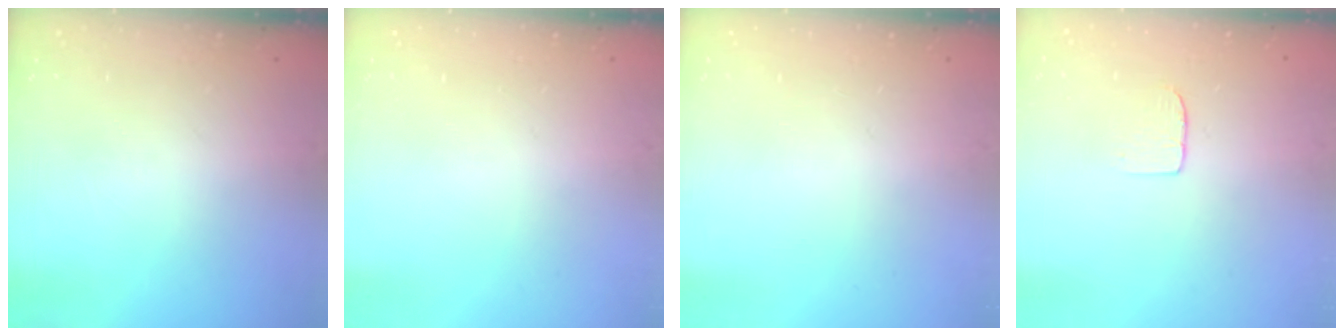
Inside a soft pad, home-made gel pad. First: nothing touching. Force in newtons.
{"total": 0.0}
{"total": 0.0}
{"total": 3.7, "press": 3.7, "slide": 0.2}